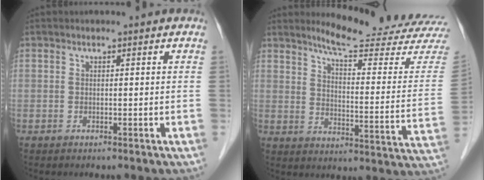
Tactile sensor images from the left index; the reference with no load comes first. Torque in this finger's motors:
{"motor_torque": [-0.26, -0.28, 0.04, 0.00]}